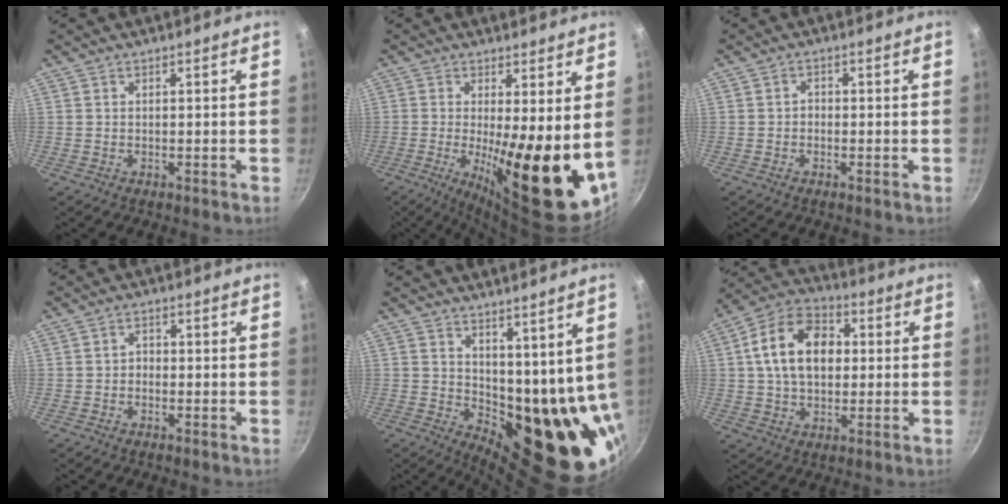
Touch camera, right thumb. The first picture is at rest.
{"total": 18.1, "force": [-0.9, 5.2, 17.3], "torque": [-0.231, -0.027, -0.007]}
{"total": 1.4, "force": [-0.4, 1.1, 0.7], "torque": [-0.009, 0.008, -0.008]}
{"total": 1.6, "force": [-0.5, 1.3, 0.8], "torque": [-0.006, 0.010, -0.012]}
{"total": 15.2, "force": [5.8, 8.3, 11.4], "torque": [-0.119, -0.037, 0.117]}
{"total": 15.2, "force": [1.9, 10.4, 10.8], "torque": [-0.154, 0.022, 0.017]}